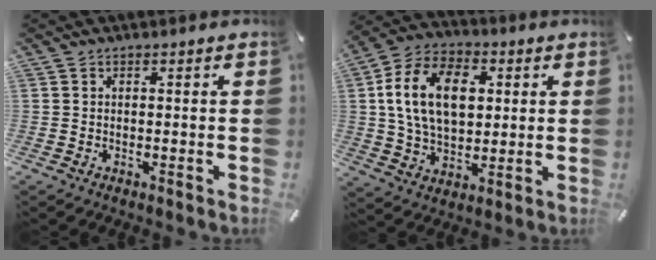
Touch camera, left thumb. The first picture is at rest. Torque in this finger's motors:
{"motor_torque": [2.23, 2.52, 1.54, -1.23, 0.23]}